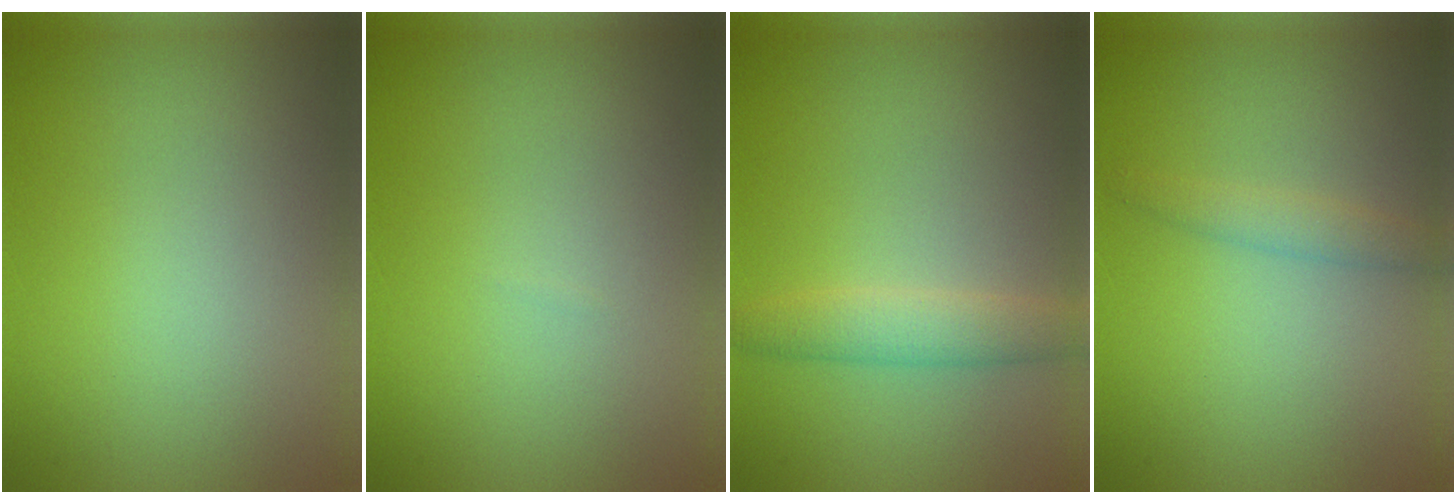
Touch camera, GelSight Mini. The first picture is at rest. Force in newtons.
{"total": 0.0}
{"total": 2.5, "press": 2.5, "slide": 0.0}
{"total": 1.5, "press": 1.5, "slide": 0.1}